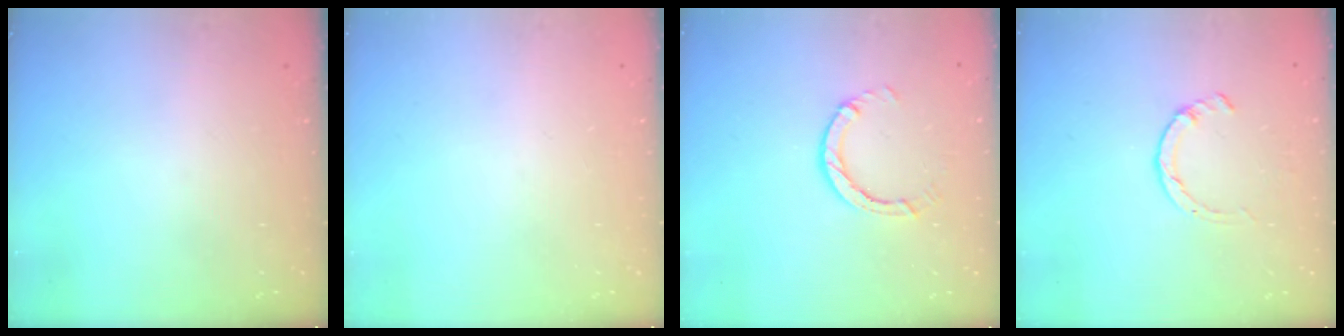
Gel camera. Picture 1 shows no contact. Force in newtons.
{"total": 0.0}
{"total": 2.9, "press": 2.9, "slide": 0.5}
{"total": 1.4, "press": 1.4, "slide": 0.3}